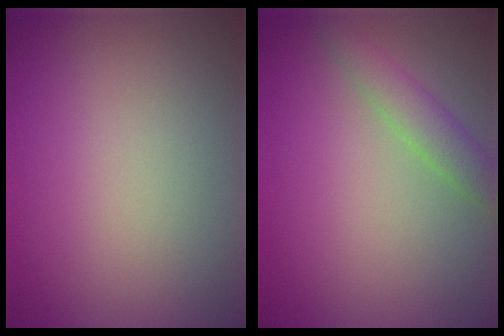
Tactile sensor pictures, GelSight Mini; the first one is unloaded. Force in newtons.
{"total": 2.4, "press": 2.4, "slide": 0.1}